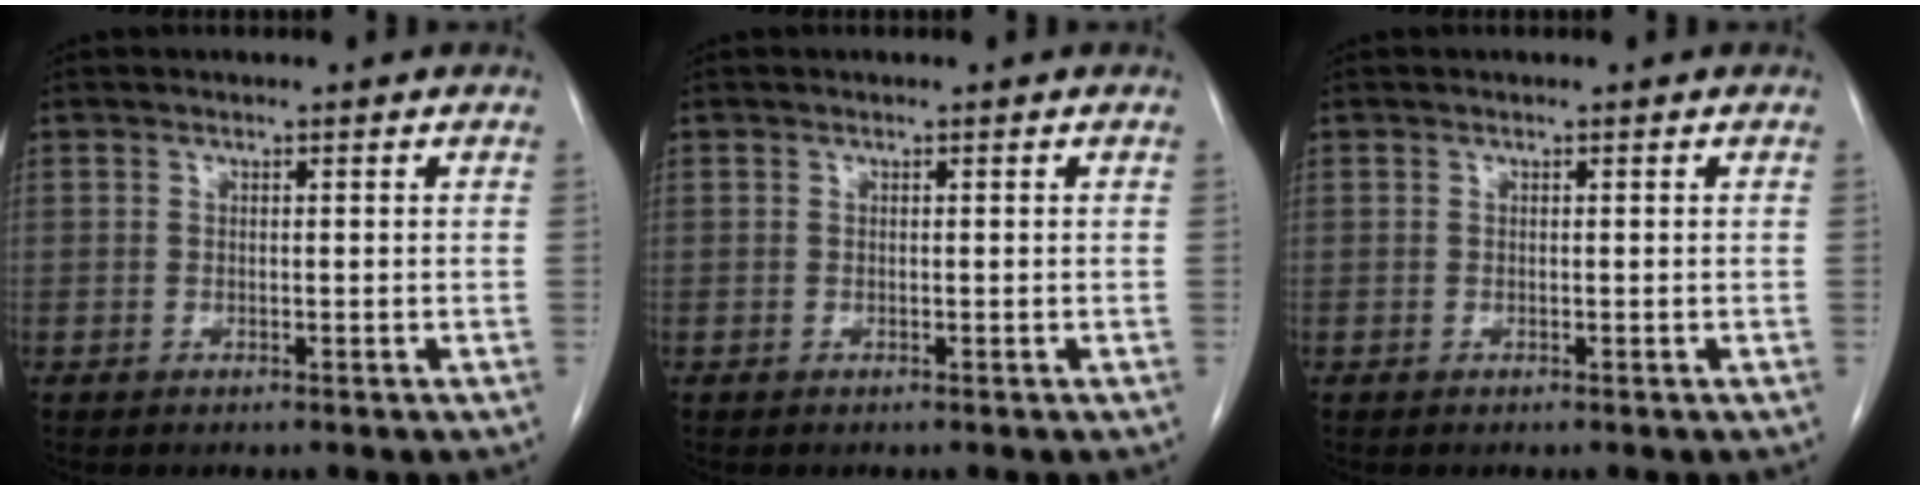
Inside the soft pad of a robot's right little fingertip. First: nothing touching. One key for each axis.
{"total": 0.0}
{"total": 0.0}